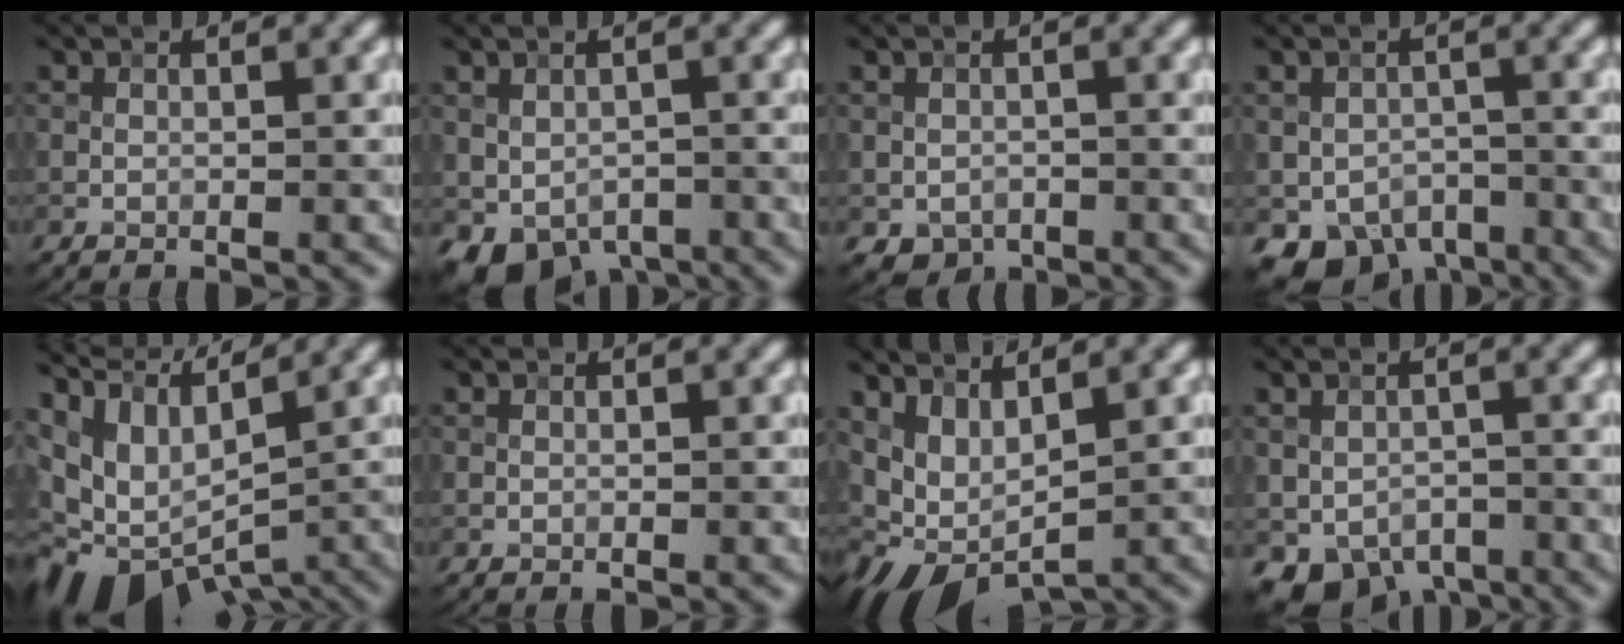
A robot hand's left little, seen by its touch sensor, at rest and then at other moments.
{"total": 4.8, "force": [-2.1, 3.5, 2.6], "torque": [-0.043, -0.014, -0.025]}
{"total": 1.6, "force": [-0.6, 1.4, 0.6], "torque": [-0.012, -0.006, -0.007]}
{"total": 6.1, "force": [-3.5, 4.3, 2.6], "torque": [-0.043, -0.022, -0.053]}
{"total": 9.1, "force": [0.4, 5.7, 7.1], "torque": [-0.126, 0.005, 0.016]}
{"total": 0.0}
{"total": 5.2, "force": [-0.2, 2.8, 4.4], "torque": [-0.098, -0.013, 0.008]}
{"total": 5.3, "force": [-2.8, 3.8, 2.4], "torque": [-0.037, -0.018, -0.038]}